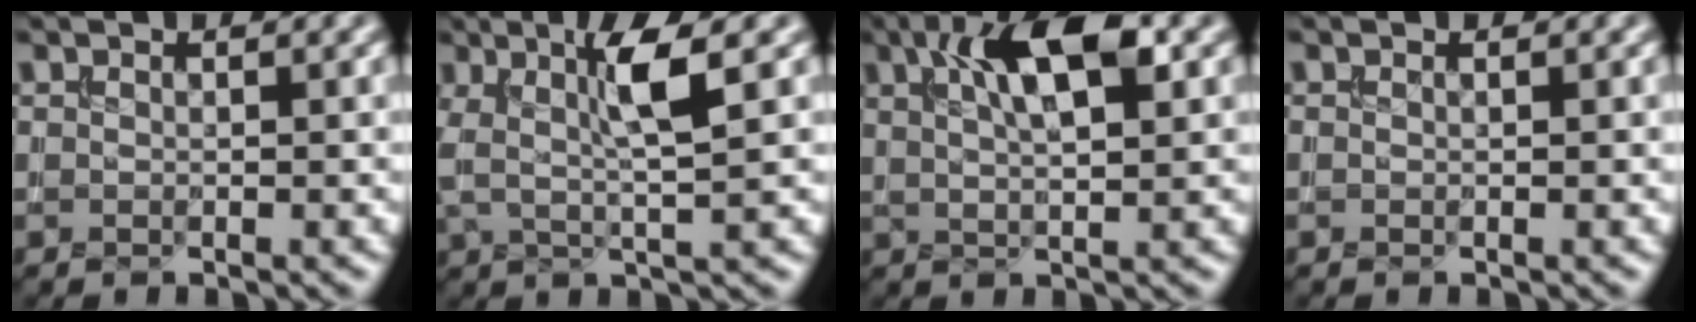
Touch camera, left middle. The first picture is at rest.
{"total": 4.5, "force": [0.9, 0.7, 4.3], "torque": [-0.086, 0.006, 0.025]}
{"total": 6.9, "force": [2.7, 2.2, 5.9], "torque": [-0.093, 0.009, 0.045]}
{"total": 0.0}